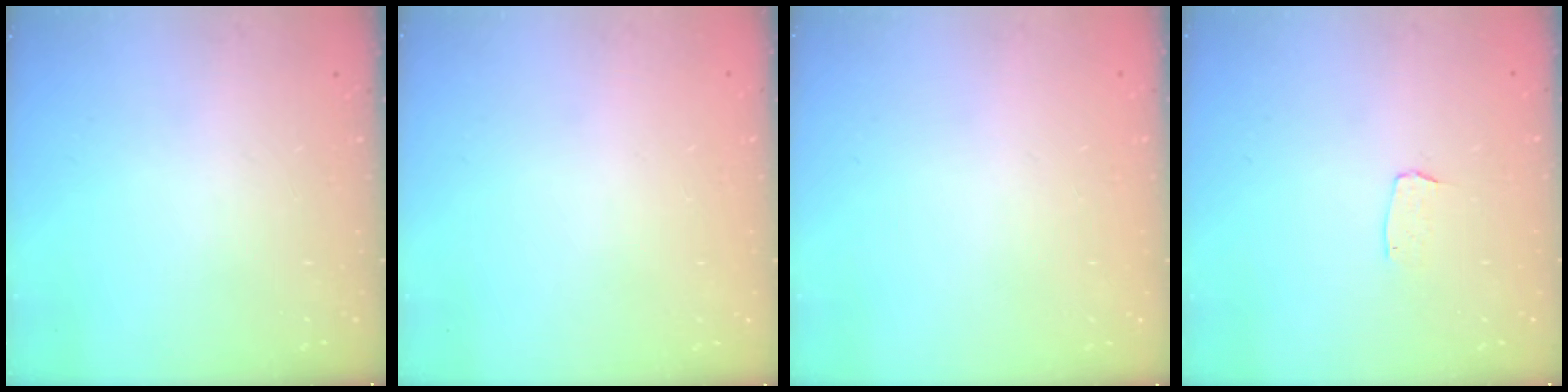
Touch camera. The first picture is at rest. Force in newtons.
{"total": 0.0}
{"total": 0.0}
{"total": 3.0, "press": 3.0, "slide": 0.2}